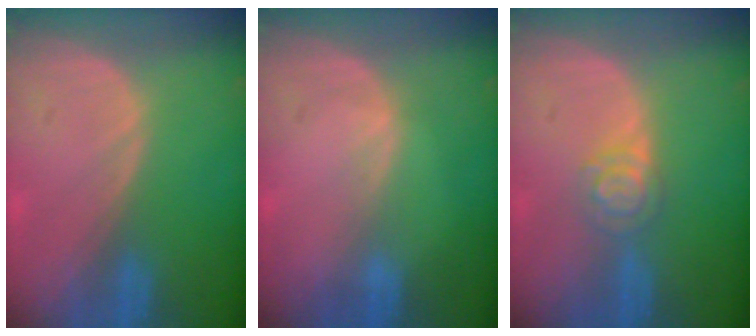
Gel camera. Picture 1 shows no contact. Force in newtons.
{"total": 0.6, "press": 0.5, "slide": 0.2}
{"total": 3.9, "press": 3.7, "slide": 1.3}